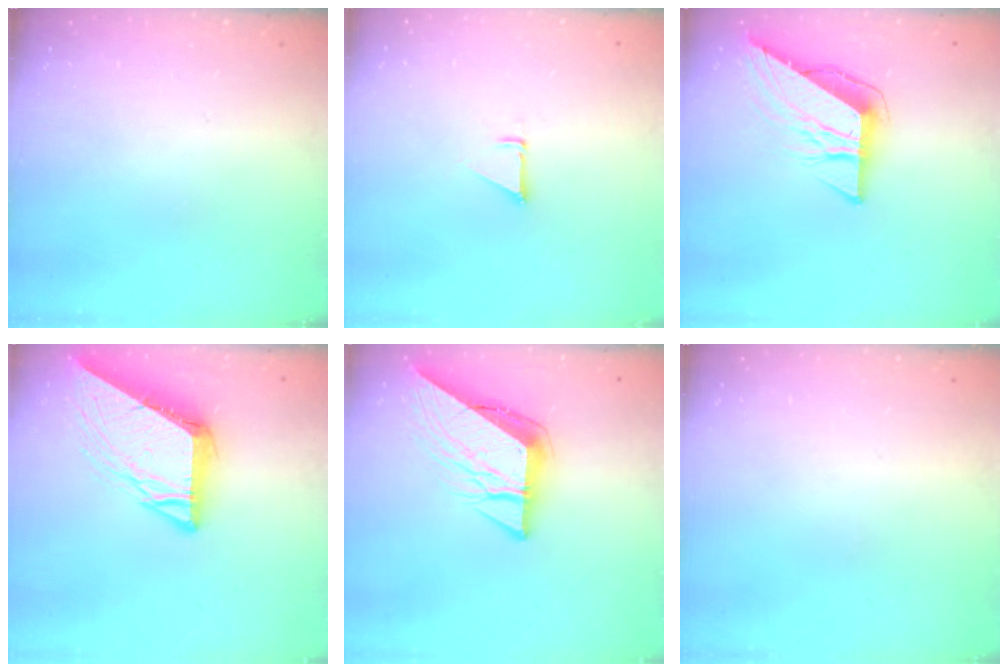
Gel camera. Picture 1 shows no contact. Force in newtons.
{"total": 1.5, "press": 1.5, "slide": 0.1}
{"total": 9.3, "press": 9.3, "slide": 0.5}
{"total": 11.0, "press": 10.9, "slide": 1.2}
{"total": 11.6, "press": 11.5, "slide": 1.4}
{"total": 0.0}